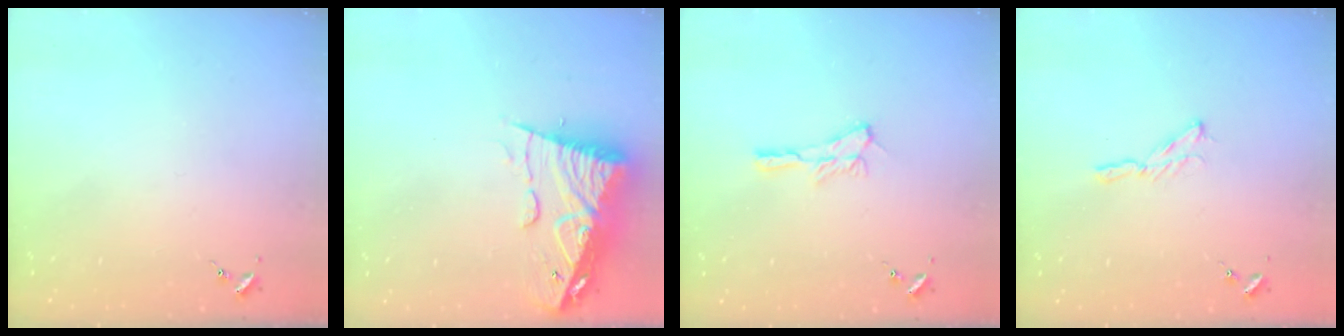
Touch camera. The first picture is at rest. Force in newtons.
{"total": 13.3, "press": 13.2, "slide": 1.2}
{"total": 8.1, "press": 8.0, "slide": 0.6}
{"total": 4.9, "press": 4.8, "slide": 0.2}